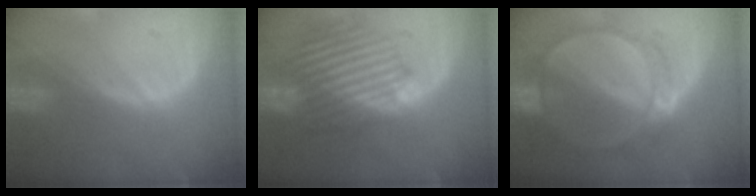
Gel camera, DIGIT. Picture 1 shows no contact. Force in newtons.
{"total": 9.6, "press": 9.4, "slide": 2.2}
{"total": 7.2, "press": 6.4, "slide": 3.4}